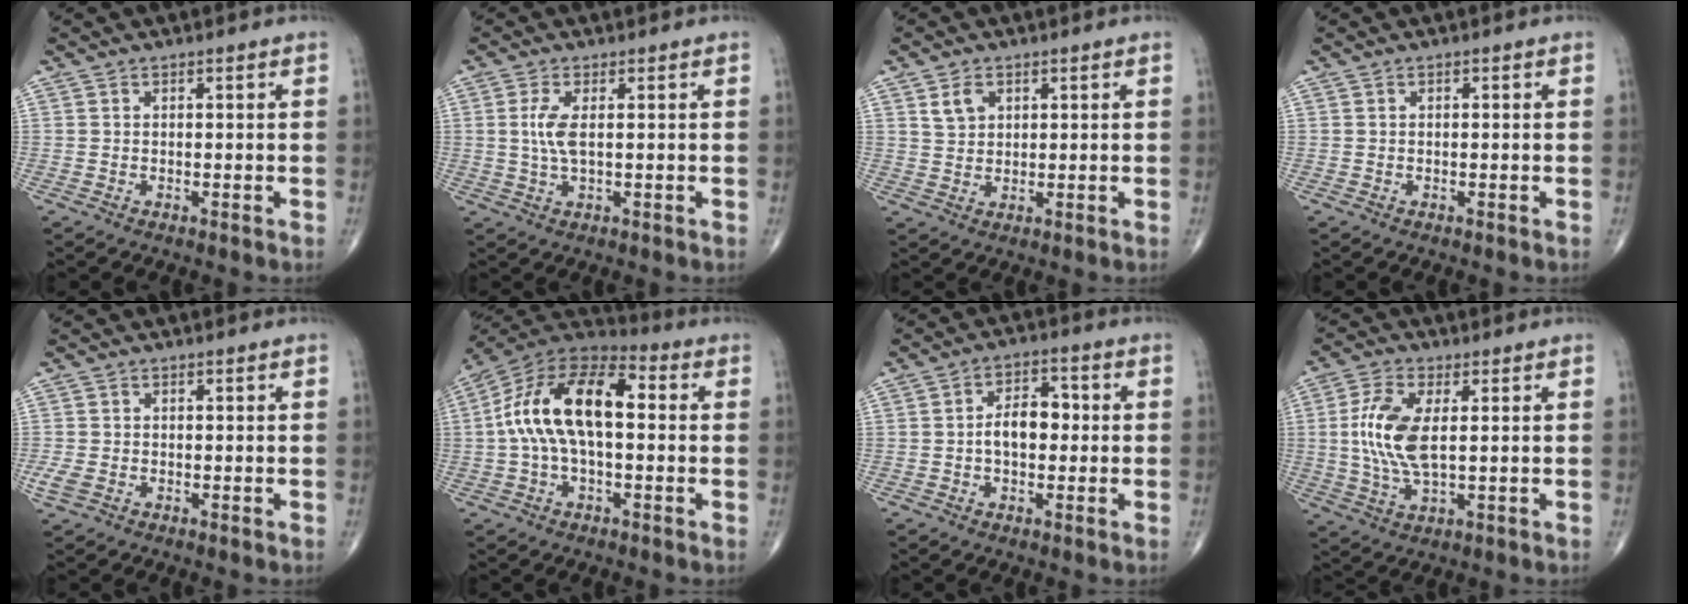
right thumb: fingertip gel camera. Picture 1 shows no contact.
{"total": 4.2, "force": [0.6, 1.3, 4.0], "torque": [-0.102, 0.000, 0.014]}
{"total": 3.5, "force": [1.7, 2.5, 1.9], "torque": [-0.025, -0.008, 0.036]}
{"total": 0.0}
{"total": 2.5, "force": [-0.9, 1.7, 1.5], "torque": [-0.042, 0.001, -0.015]}
{"total": 17.1, "force": [1.1, 8.6, 14.8], "torque": [-0.274, 0.044, 0.009]}
{"total": 6.6, "force": [-0.3, 4.1, 5.2], "torque": [-0.073, 0.020, -0.012]}
{"total": 10.4, "force": [1.1, 4.5, 9.3], "torque": [-0.208, -0.004, 0.024]}